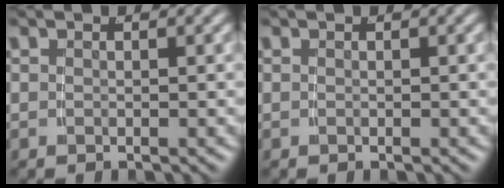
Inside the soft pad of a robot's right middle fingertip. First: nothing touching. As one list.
[{"total": 0.0}]